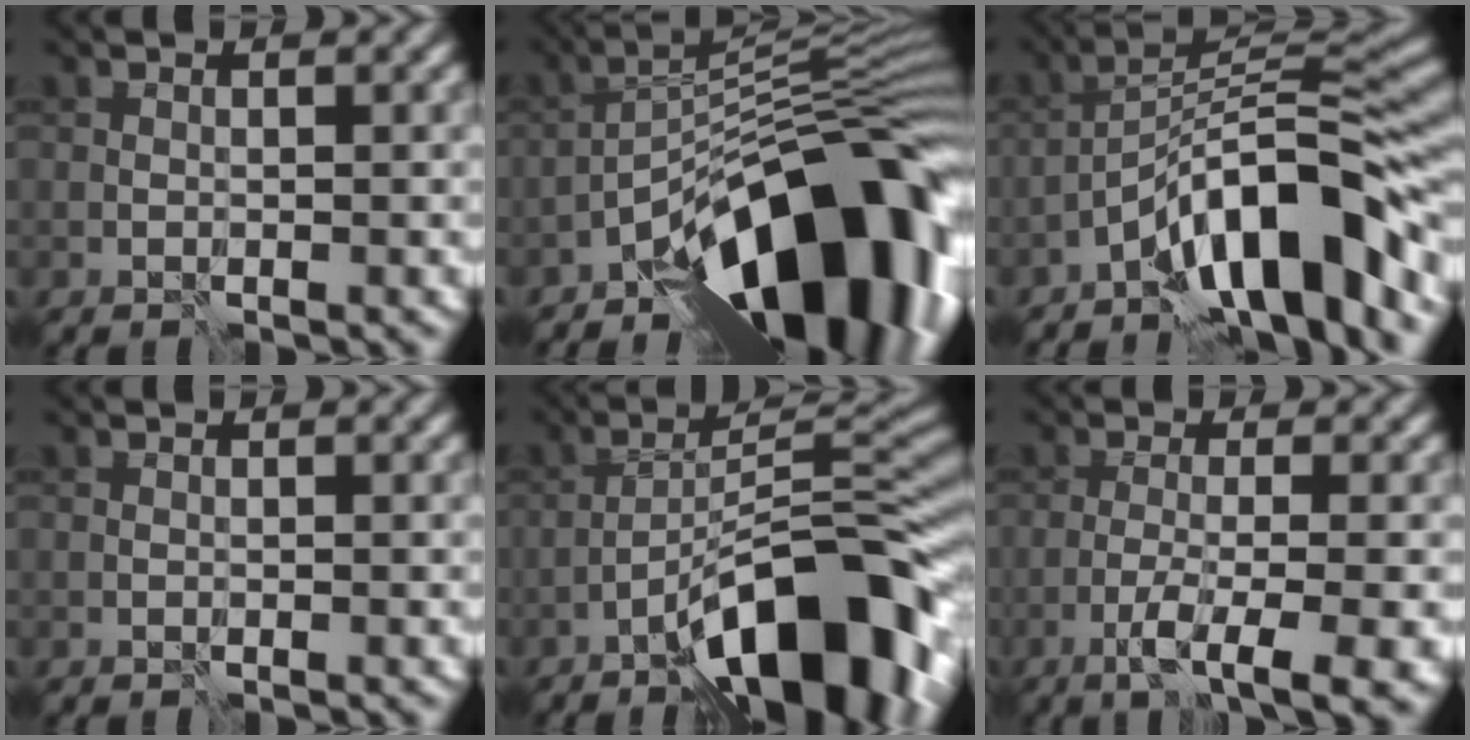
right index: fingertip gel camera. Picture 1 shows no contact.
{"total": 14.0, "force": [-8.1, 5.1, 10.2], "torque": [-0.128, 0.019, -0.139]}
{"total": 11.2, "force": [-6.6, 3.0, 8.5], "torque": [-0.118, 0.023, -0.123]}
{"total": 0.0}
{"total": 12.2, "force": [-7.1, 3.4, 9.3], "torque": [-0.128, 0.026, -0.118]}
{"total": 6.3, "force": [-3.2, 1.4, 5.2], "torque": [-0.079, 0.001, -0.056]}